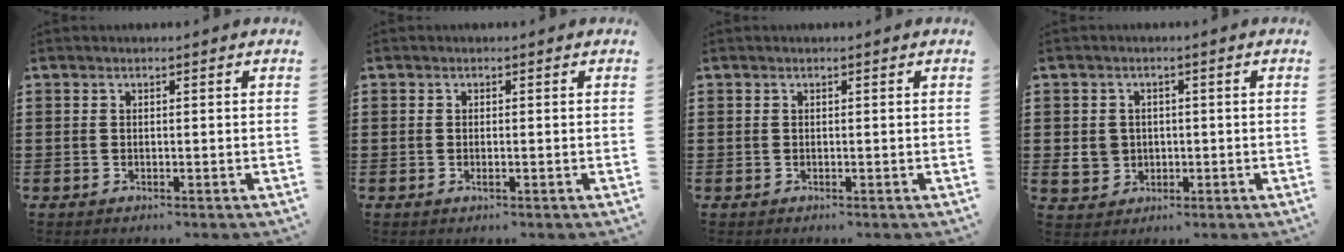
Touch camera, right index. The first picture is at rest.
{"total": 0.6, "force": [-0.1, 0.1, 0.5], "torque": [-0.010, -0.004, -0.002]}
{"total": 0.0}
{"total": 3.8, "force": [-0.4, 3.5, 1.2], "torque": [-0.042, 0.006, -0.010]}